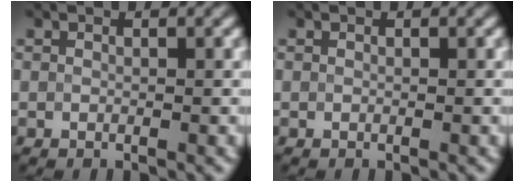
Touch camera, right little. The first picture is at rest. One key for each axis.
{"total": 0.0}